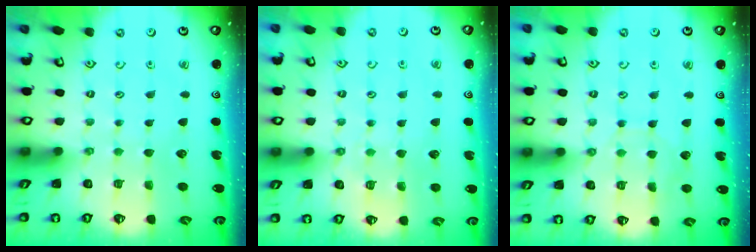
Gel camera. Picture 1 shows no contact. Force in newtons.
{"total": 2.5, "press": 2.5, "slide": 0.4}
{"total": 3.9, "press": 3.9, "slide": 0.5}